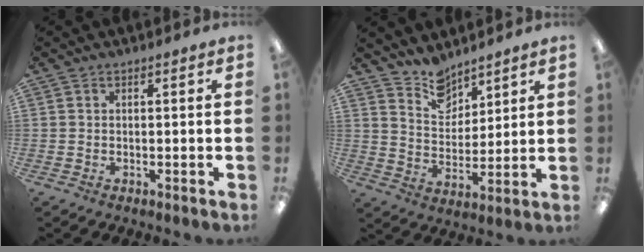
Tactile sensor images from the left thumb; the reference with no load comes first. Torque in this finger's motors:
{"motor_torque": [0.04, -0.04, -0.23, -0.01, 0.05]}